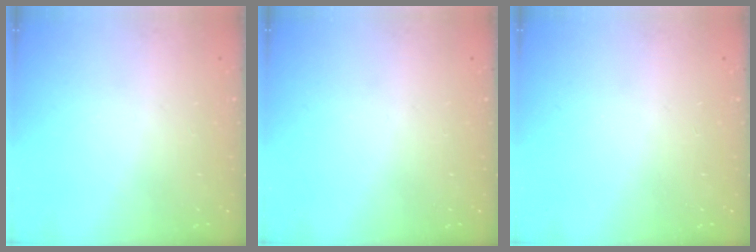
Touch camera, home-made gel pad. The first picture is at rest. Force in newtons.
{"total": 0.0}
{"total": 0.0}